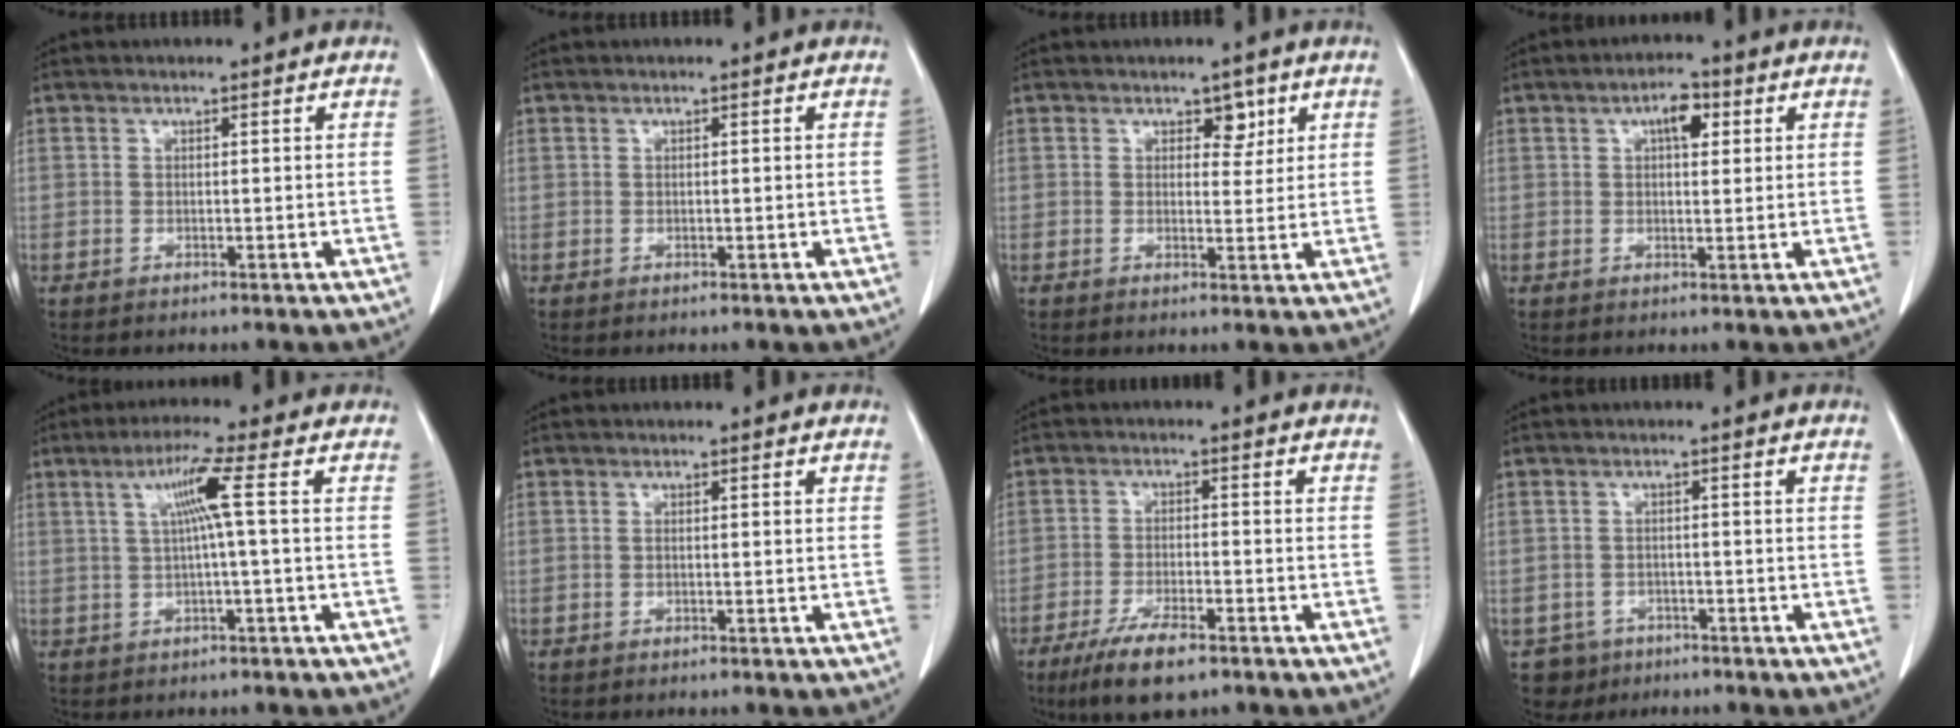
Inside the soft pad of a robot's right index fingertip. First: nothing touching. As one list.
[{"total": 0.0}, {"total": 2.8, "force": [1.5, 1.7, 1.6], "torque": [-0.012, -0.001, 0.021]}, {"total": 4.0, "force": [1.5, 1.6, 3.3], "torque": [-0.054, 0.009, 0.021]}, {"total": 5.4, "force": [1.0, -1.1, 5.2], "torque": [-0.099, 0.013, 0.022]}, {"total": 0.7, "force": [0.0, 0.2, 0.7], "torque": [-0.016, 0.003, 0.002]}, {"total": 7.9, "force": [-5.3, 1.8, 5.5], "torque": [-0.103, -0.014, -0.089]}, {"total": 4.5, "force": [-2.7, 3.6, -0.1], "torque": [0.001, 0.006, -0.040]}]